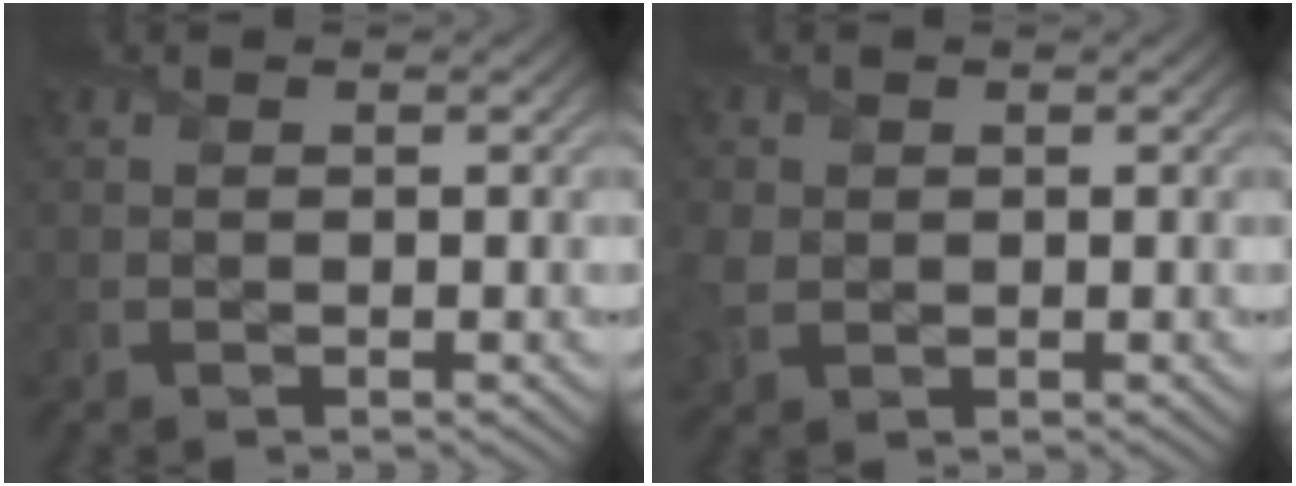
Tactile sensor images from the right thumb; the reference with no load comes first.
{"total": 3.8, "force": [0.2, 3.3, 2.0], "torque": [-0.067, -0.003, 0.003]}